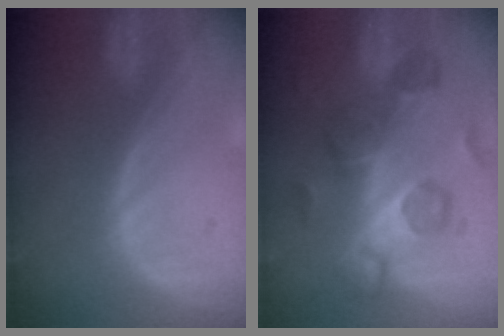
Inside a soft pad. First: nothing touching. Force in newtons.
{"total": 8.8, "press": 8.5, "slide": 2.3}